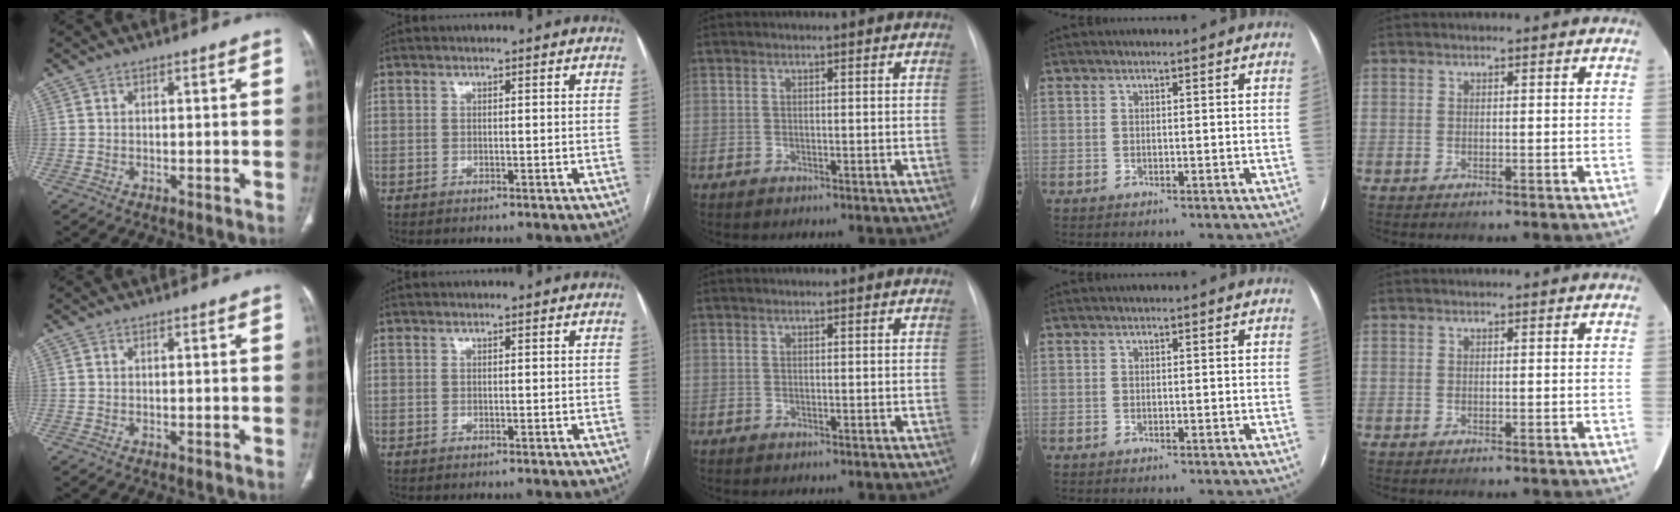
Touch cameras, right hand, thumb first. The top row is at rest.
{}